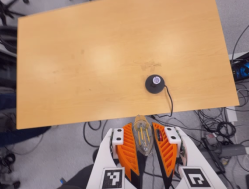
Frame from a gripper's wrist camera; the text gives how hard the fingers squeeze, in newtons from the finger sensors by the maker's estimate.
{"total": 12.4, "left": 14.0, "right": 10.8}